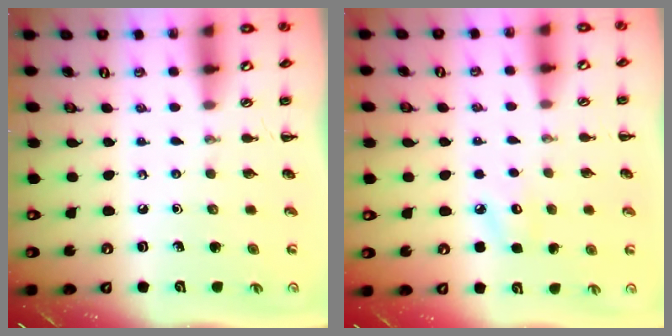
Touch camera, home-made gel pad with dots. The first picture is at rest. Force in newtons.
{"total": 6.3, "press": 6.1, "slide": 1.7}